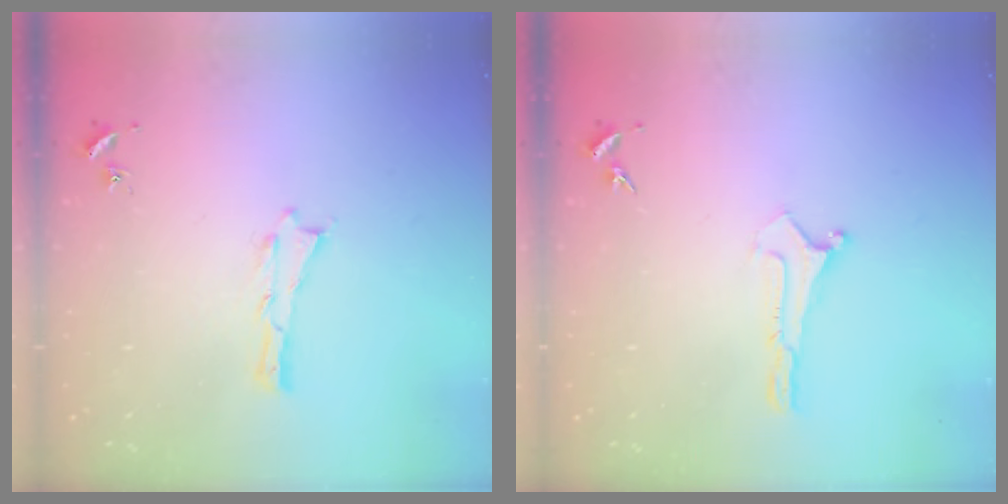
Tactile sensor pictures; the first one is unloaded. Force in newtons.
{"total": 0.0}